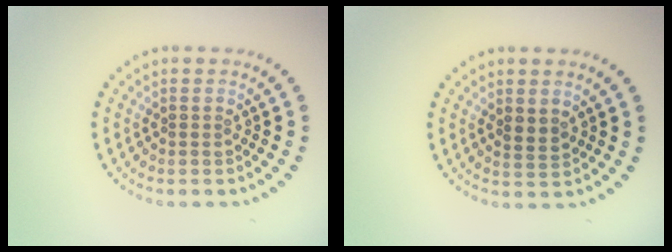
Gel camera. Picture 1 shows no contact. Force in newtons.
{"total": 1.5, "press": 1.3, "slide": 0.7}